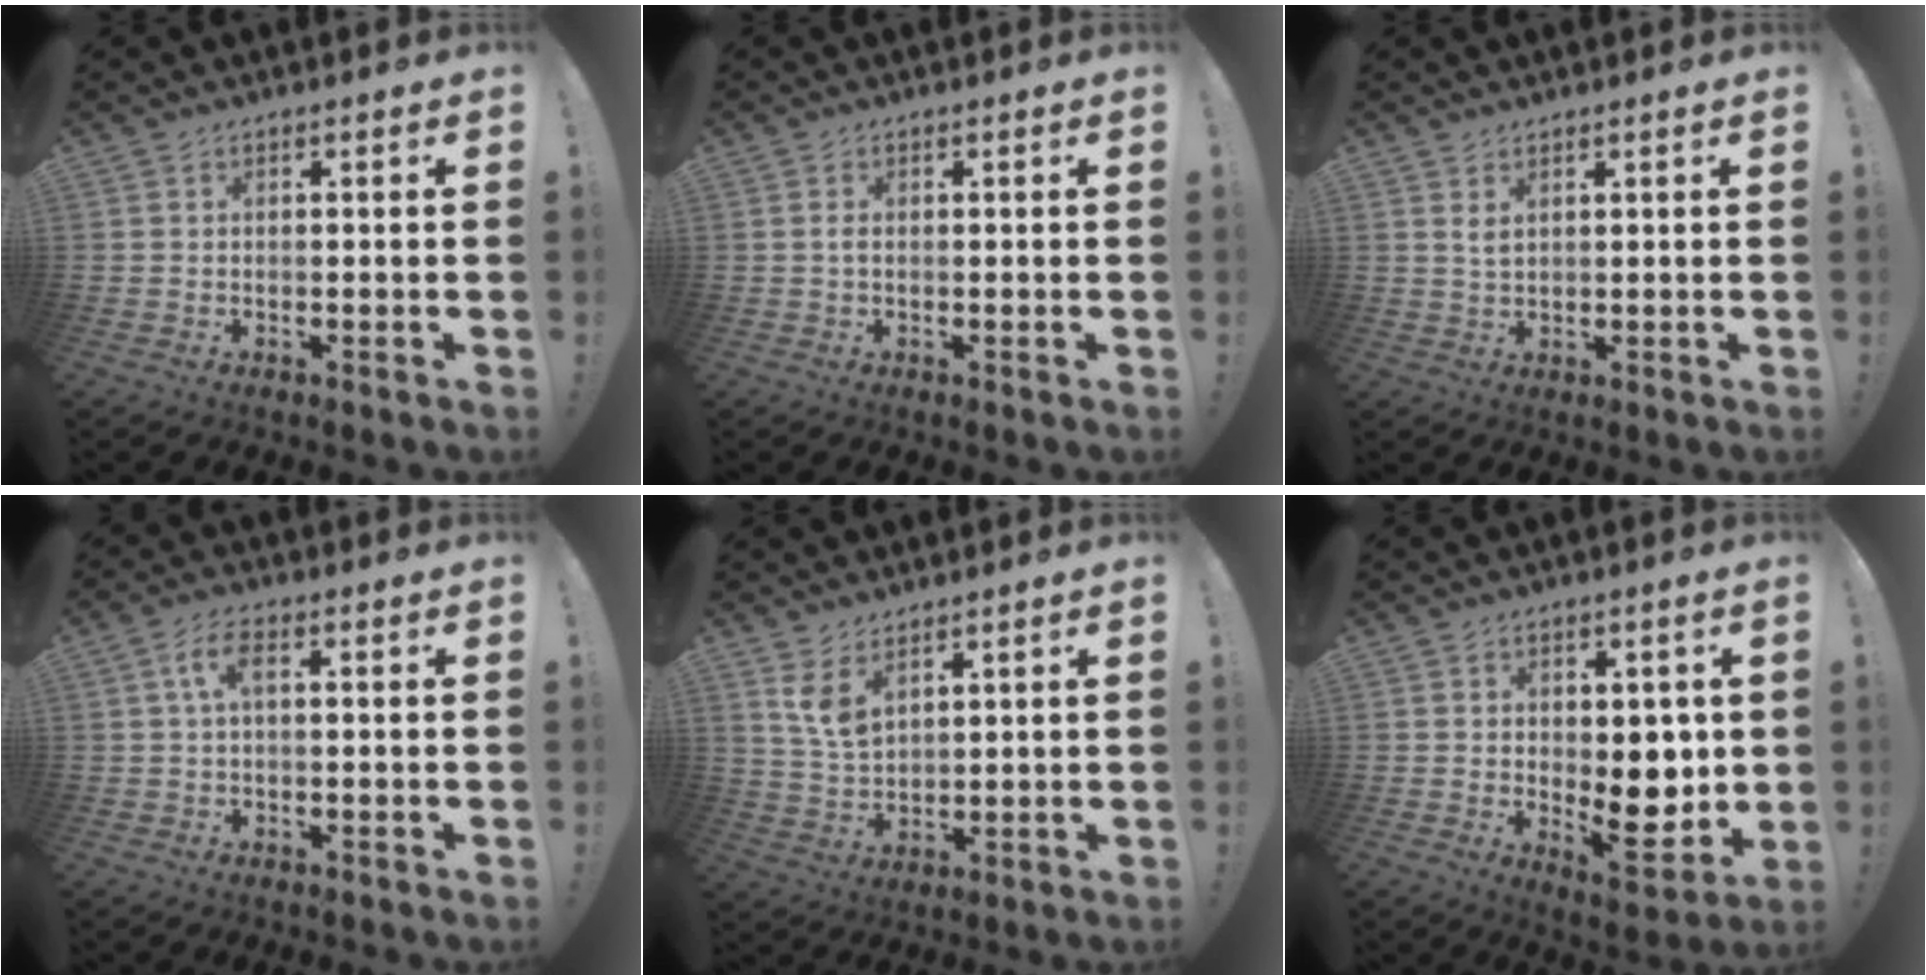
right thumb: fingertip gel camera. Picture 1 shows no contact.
{"total": 0.9, "force": [-0.1, 0.4, 0.8], "torque": [-0.022, 0.005, -0.001]}
{"total": 2.5, "force": [1.4, 0.9, 1.8], "torque": [-0.028, -0.005, 0.023]}
{"total": 5.3, "force": [1.2, 1.9, 4.8], "torque": [-0.099, 0.009, 0.019]}
{"total": 6.6, "force": [4.5, 2.8, 3.9], "torque": [-0.068, -0.027, 0.083]}
{"total": 10.7, "force": [-0.8, 6.8, 8.2], "torque": [-0.078, -0.009, -0.007]}